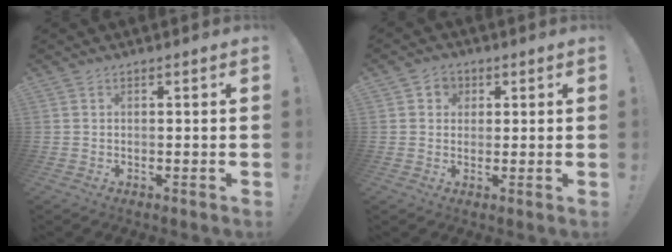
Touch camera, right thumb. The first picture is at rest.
{"total": 3.6, "force": [1.0, 3.3, 0.9], "torque": [-0.009, -0.002, 0.017]}